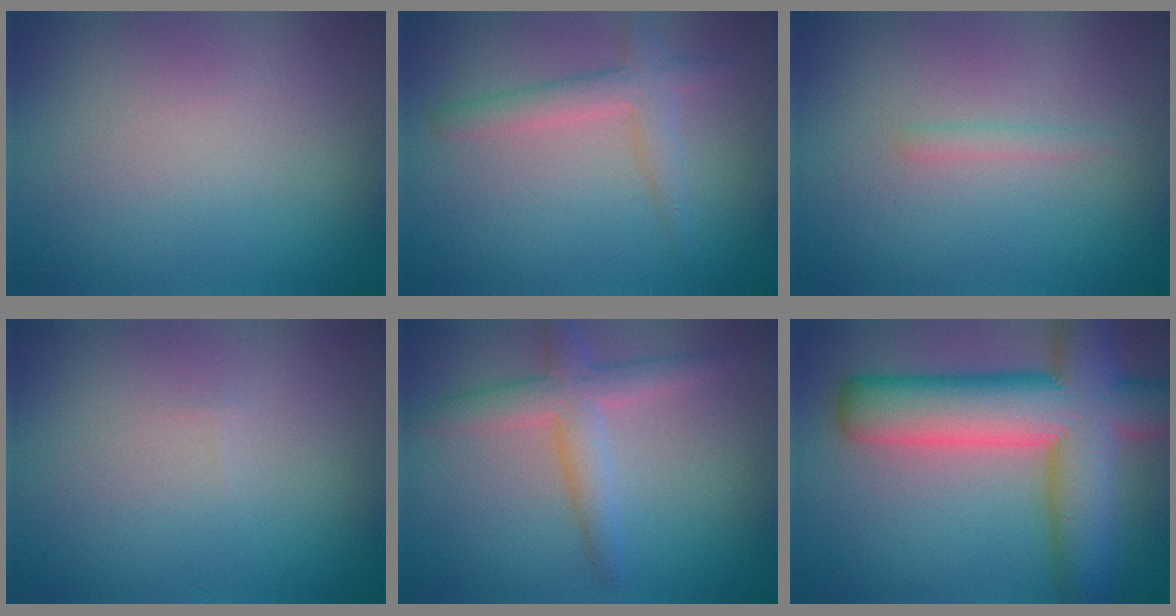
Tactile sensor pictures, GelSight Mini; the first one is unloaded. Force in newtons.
{"total": 2.6, "press": 2.6, "slide": 0.1}
{"total": 0.8, "press": 0.8, "slide": 0.0}
{"total": 0.0}
{"total": 3.6, "press": 3.6, "slide": 0.2}
{"total": 12.1, "press": 12.1, "slide": 0.6}